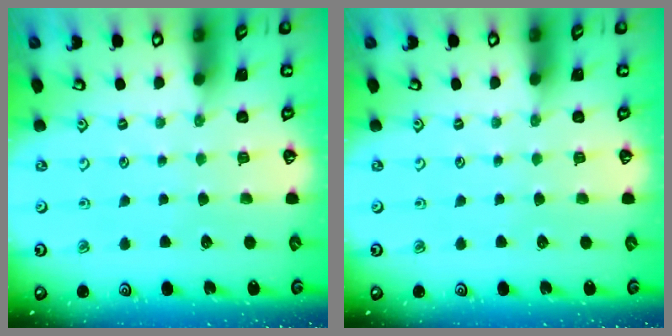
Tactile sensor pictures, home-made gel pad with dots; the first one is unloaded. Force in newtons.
{"total": 0.0}